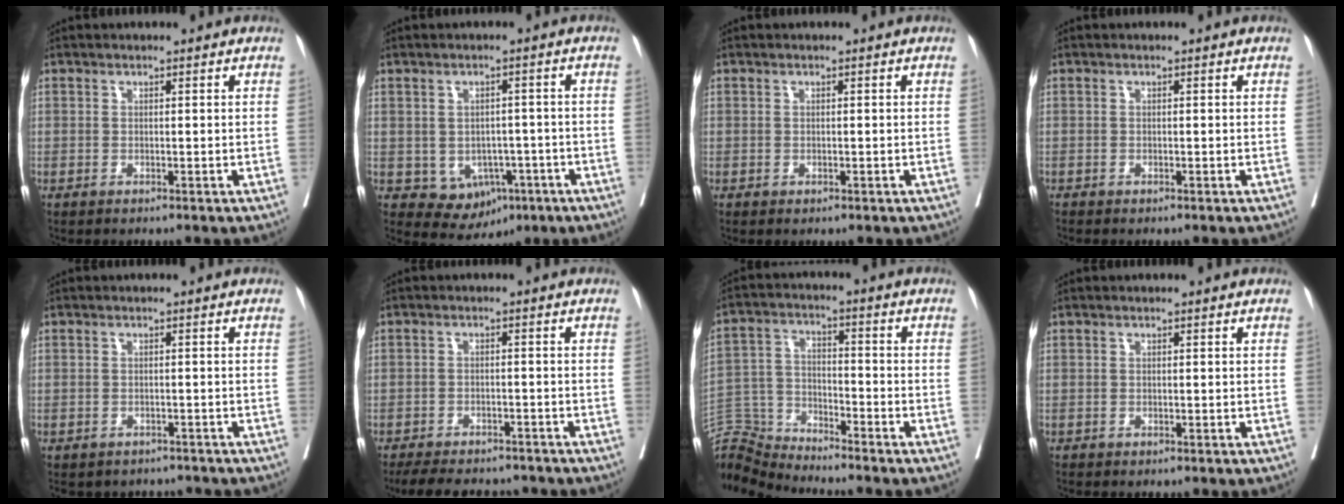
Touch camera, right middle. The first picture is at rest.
{"total": 7.5, "force": [-2.8, 5.8, 3.8], "torque": [-0.046, 0.011, -0.024]}
{"total": 0.0}
{"total": 0.0}
{"total": 5.2, "force": [-4.7, 2.2, 0.8], "torque": [-0.006, 0.009, -0.053]}
{"total": 10.9, "force": [-9.6, 3.5, 4.0], "torque": [-0.065, -0.001, -0.128]}
{"total": 9.7, "force": [-9.7, -0.4, -0.4], "torque": [0.005, 0.021, -0.190]}
{"total": 0.0}